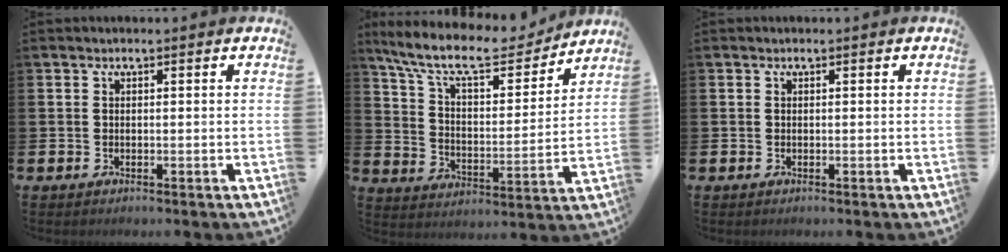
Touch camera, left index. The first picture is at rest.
{"total": 11.6, "force": [10.2, 2.9, 4.6], "torque": [-0.120, -0.065, 0.174]}
{"total": 0.0}